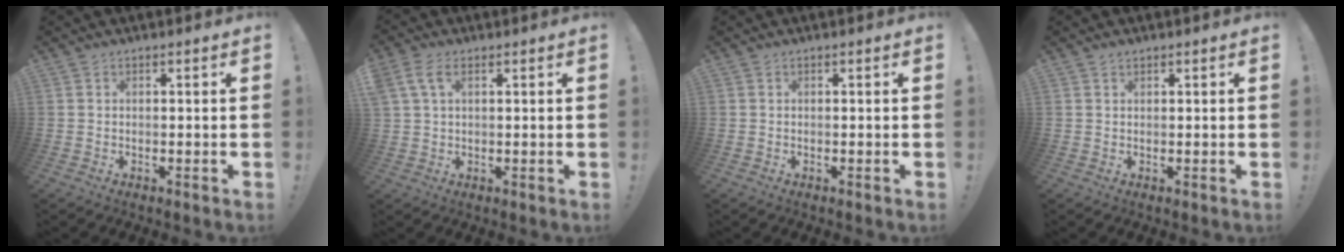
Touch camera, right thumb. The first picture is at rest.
{"total": 6.1, "force": [2.5, 3.4, 4.3], "torque": [-0.087, 0.002, 0.049]}
{"total": 0.0}
{"total": 0.9, "force": [0.7, 0.4, 0.2], "torque": [0.002, -0.003, 0.013]}